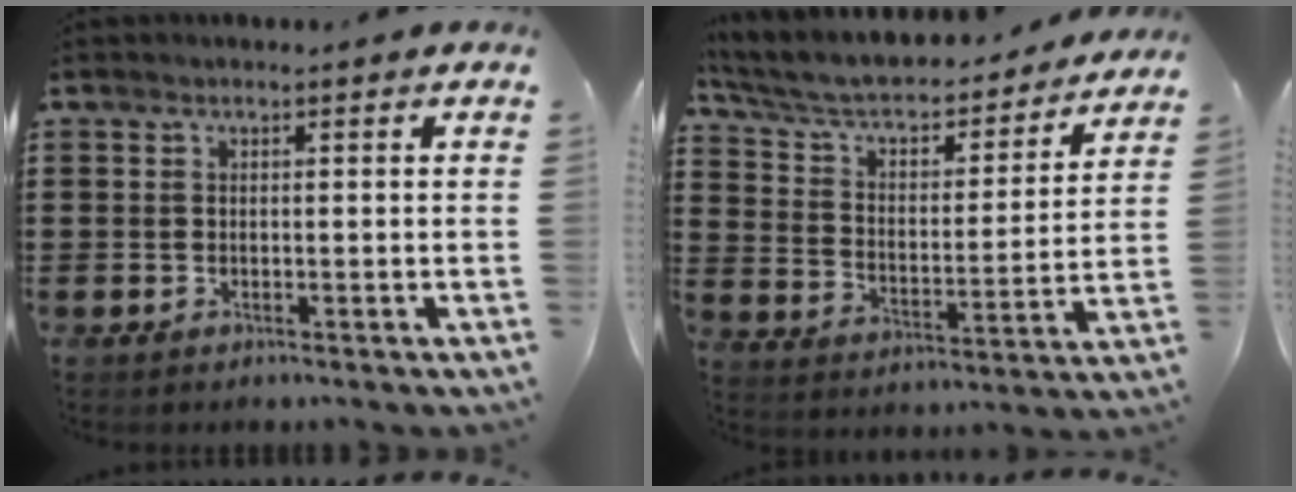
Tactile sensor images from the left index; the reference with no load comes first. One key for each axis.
{"total": 5.6, "fx": 4.7, "fy": 1.9, "fz": 2.3, "tx": -0.070, "ty": -0.039, "tz": 0.075}